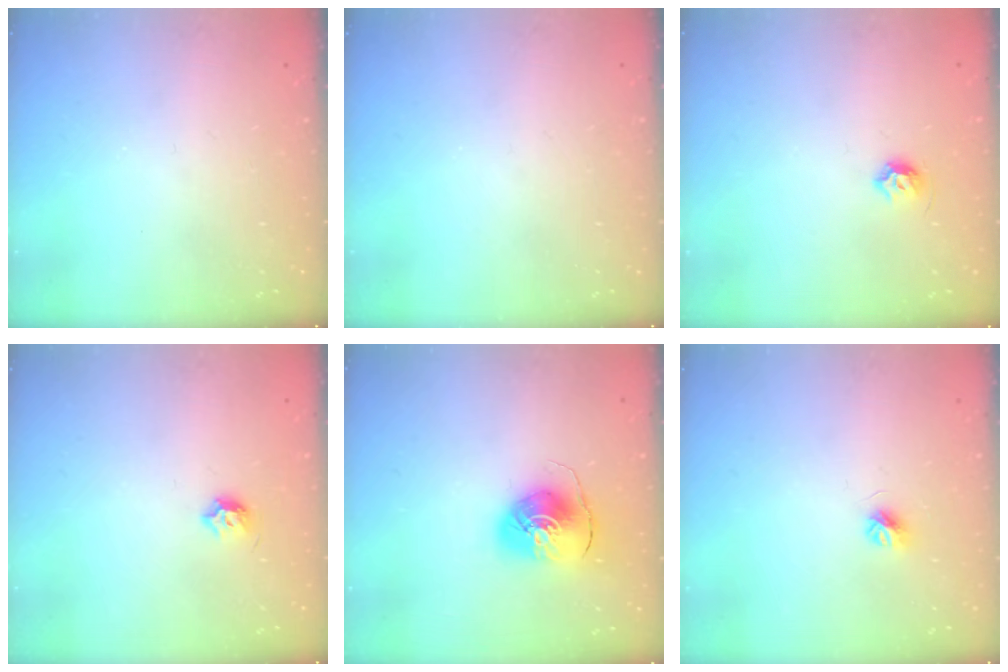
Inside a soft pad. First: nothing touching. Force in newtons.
{"total": 0.0}
{"total": 5.0, "press": 4.9, "slide": 0.8}
{"total": 5.7, "press": 5.6, "slide": 1.0}
{"total": 9.1, "press": 9.0, "slide": 0.9}
{"total": 4.8, "press": 4.7, "slide": 0.4}